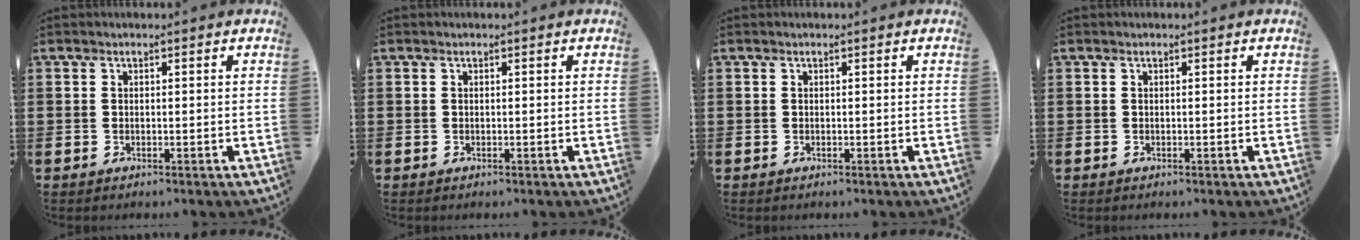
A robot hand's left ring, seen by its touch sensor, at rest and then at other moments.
{"total": 0.0}
{"total": 0.0}
{"total": 0.0}